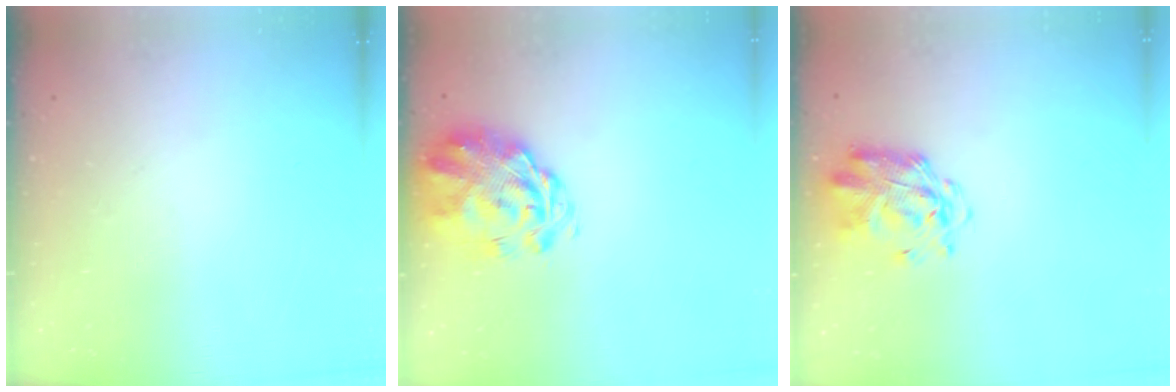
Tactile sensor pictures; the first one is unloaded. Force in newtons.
{"total": 3.3, "press": 2.9, "slide": 1.5}
{"total": 2.9, "press": 2.8, "slide": 0.8}